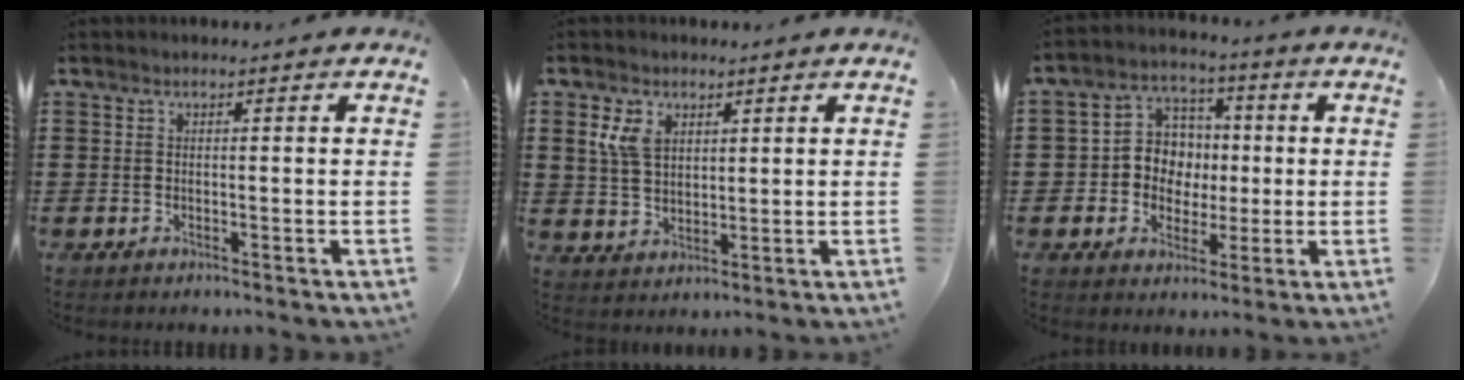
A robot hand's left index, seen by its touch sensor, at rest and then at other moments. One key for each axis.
{"total": 5.1, "fx": 2.3, "fy": 3.6, "fz": 2.8, "tx": -0.075, "ty": 0.011, "tz": 0.038}
{"total": 7.6, "fx": 0.2, "fy": 7.2, "fz": 2.4, "tx": -0.065, "ty": 0.011, "tz": 0.004}